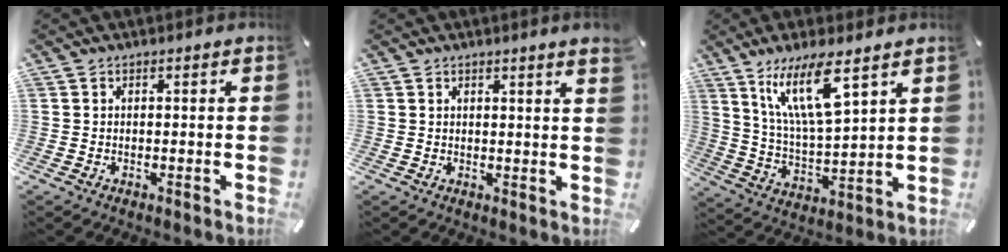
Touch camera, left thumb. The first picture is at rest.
{"total": 1.9, "force": [1.4, 0.0, 1.3], "torque": [-0.026, -0.002, 0.026]}
{"total": 14.3, "force": [9.0, 3.7, 10.4], "torque": [-0.213, -0.030, 0.155]}